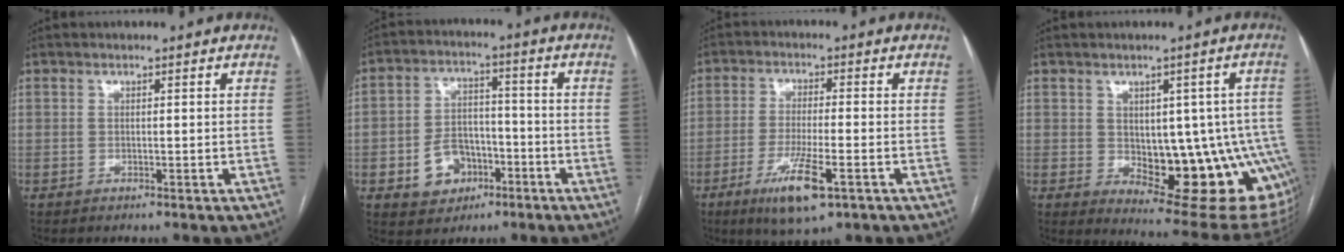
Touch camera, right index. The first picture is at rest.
{"total": 8.4, "force": [-3.4, 6.4, 4.2], "torque": [-0.076, 0.019, -0.048]}
{"total": 9.0, "force": [-4.4, 1.5, 7.7], "torque": [-0.142, -0.019, -0.072]}
{"total": 17.1, "force": [-2.7, 7.7, 15.0], "torque": [-0.129, 0.012, -0.009]}